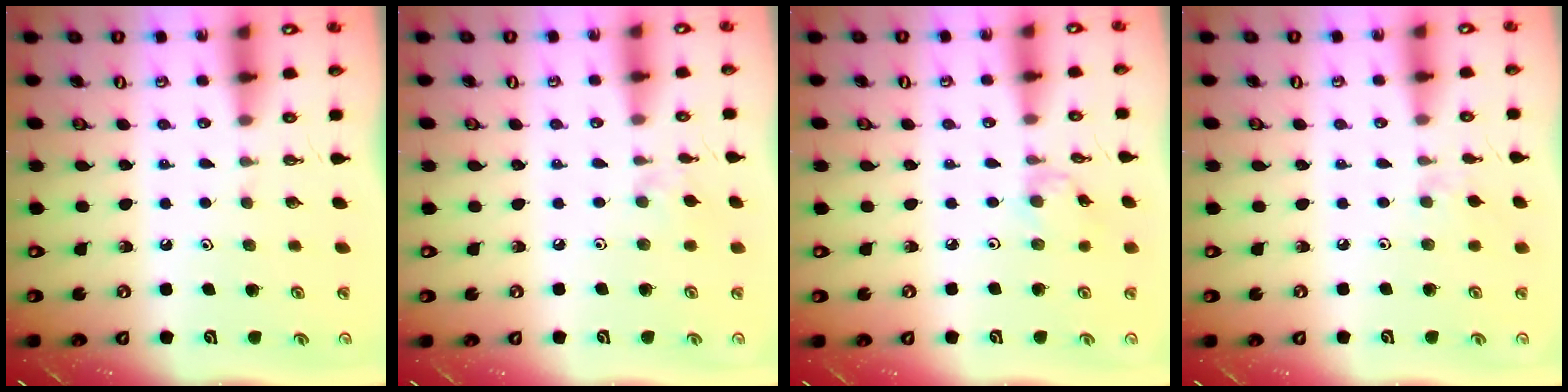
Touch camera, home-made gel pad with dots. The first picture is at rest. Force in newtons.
{"total": 2.8, "press": 2.7, "slide": 0.5}
{"total": 1.3, "press": 1.2, "slide": 0.3}
{"total": 1.5, "press": 1.4, "slide": 0.4}